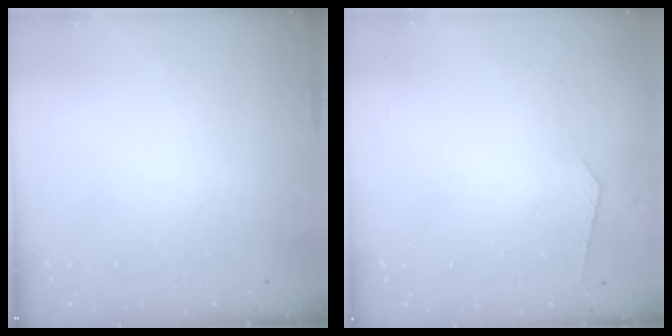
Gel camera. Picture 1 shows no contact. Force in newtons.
{"total": 2.4, "press": 2.4, "slide": 0.4}